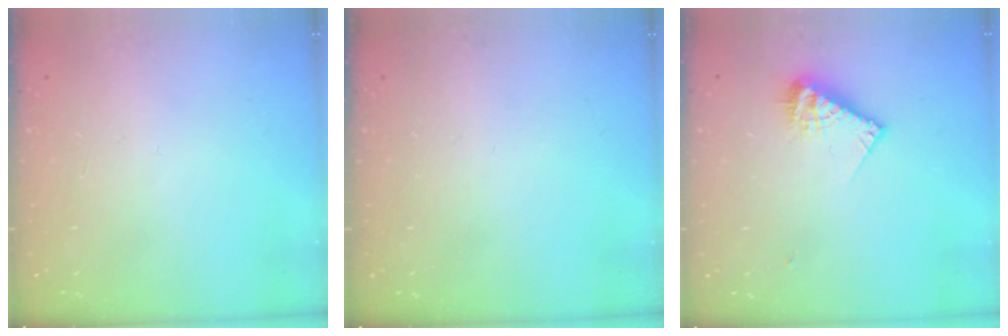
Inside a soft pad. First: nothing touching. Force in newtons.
{"total": 0.0}
{"total": 9.1, "press": 9.0, "slide": 0.9}